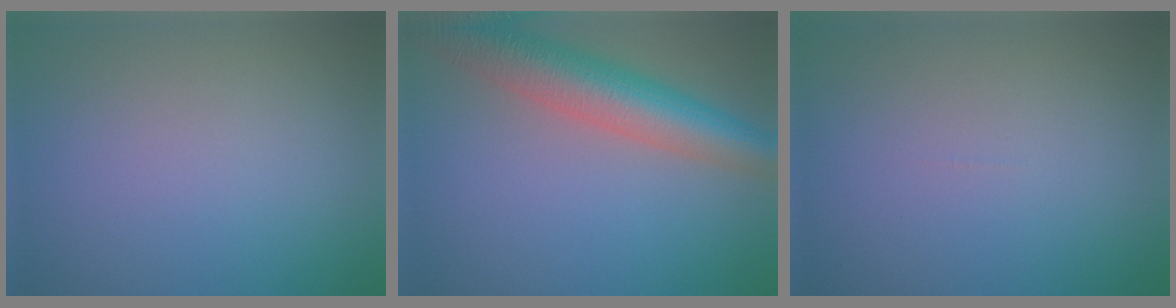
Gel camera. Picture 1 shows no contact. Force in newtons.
{"total": 8.1, "press": 8.1, "slide": 0.6}
{"total": 0.0}